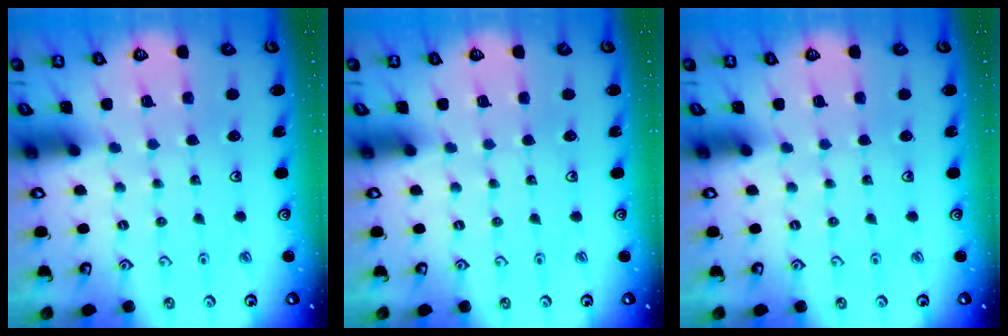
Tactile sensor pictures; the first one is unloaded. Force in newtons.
{"total": 0.0}
{"total": 0.0}